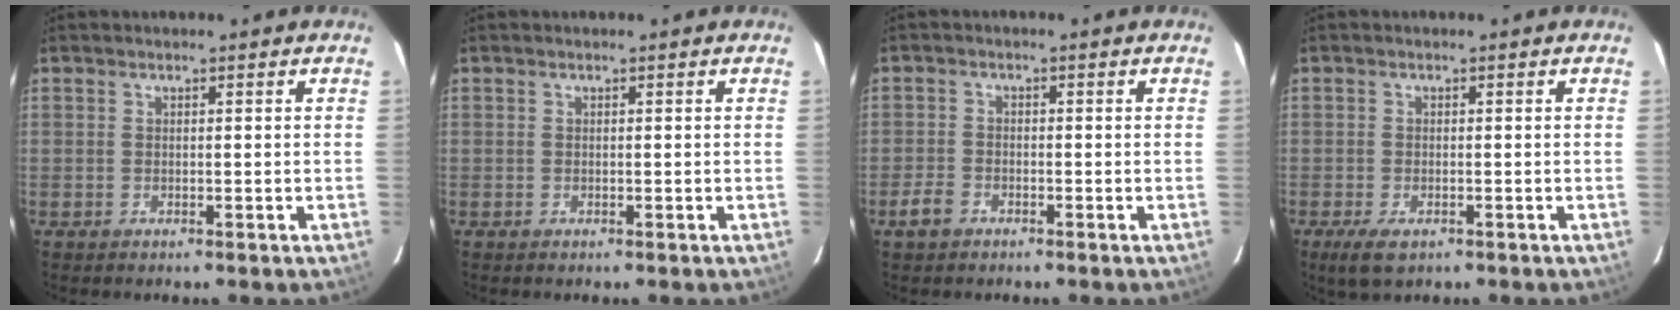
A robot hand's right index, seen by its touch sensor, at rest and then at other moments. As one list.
[{"total": 0.0}, {"total": 2.7, "force": [-1.8, 1.7, 1.1], "torque": [-0.029, 0.002, -0.029]}, {"total": 3.6, "force": [-2.1, 1.6, 2.5], "torque": [-0.053, -0.008, -0.030]}]